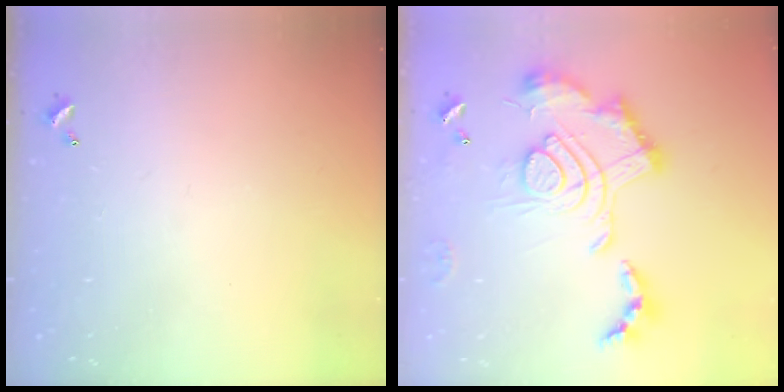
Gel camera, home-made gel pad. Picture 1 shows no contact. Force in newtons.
{"total": 2.5, "press": 1.9, "slide": 1.7}